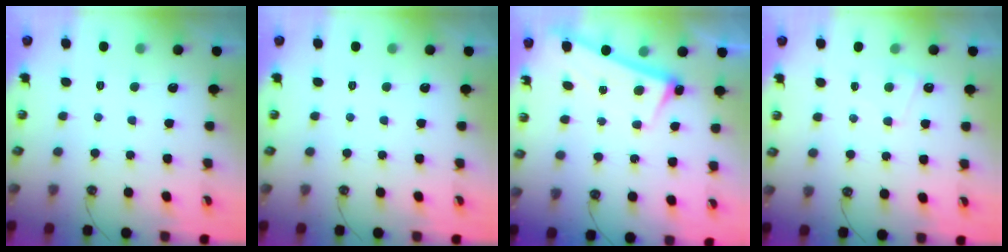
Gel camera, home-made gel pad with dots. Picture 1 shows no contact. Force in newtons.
{"total": 0.0}
{"total": 2.8, "press": 2.7, "slide": 0.5}
{"total": 1.1, "press": 1.0, "slide": 0.4}